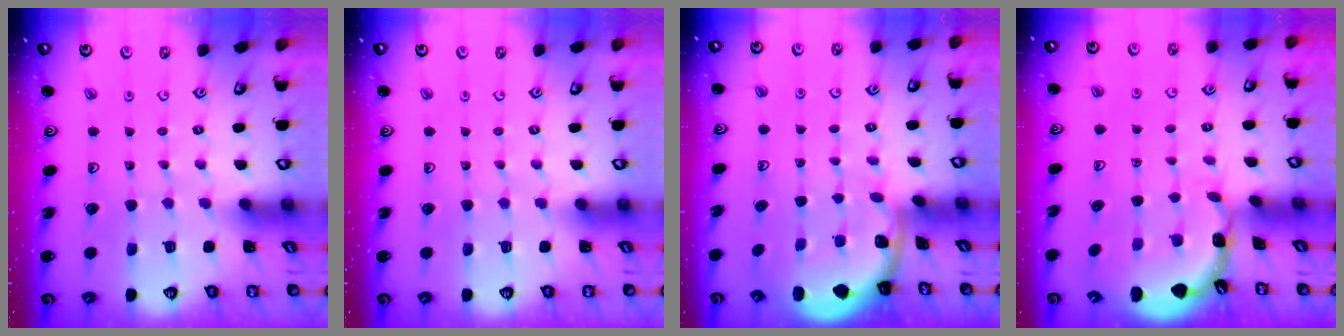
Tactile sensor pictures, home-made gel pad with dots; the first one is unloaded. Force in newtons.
{"total": 0.0}
{"total": 1.6, "press": 1.6, "slide": 0.1}
{"total": 1.8, "press": 1.8, "slide": 0.1}